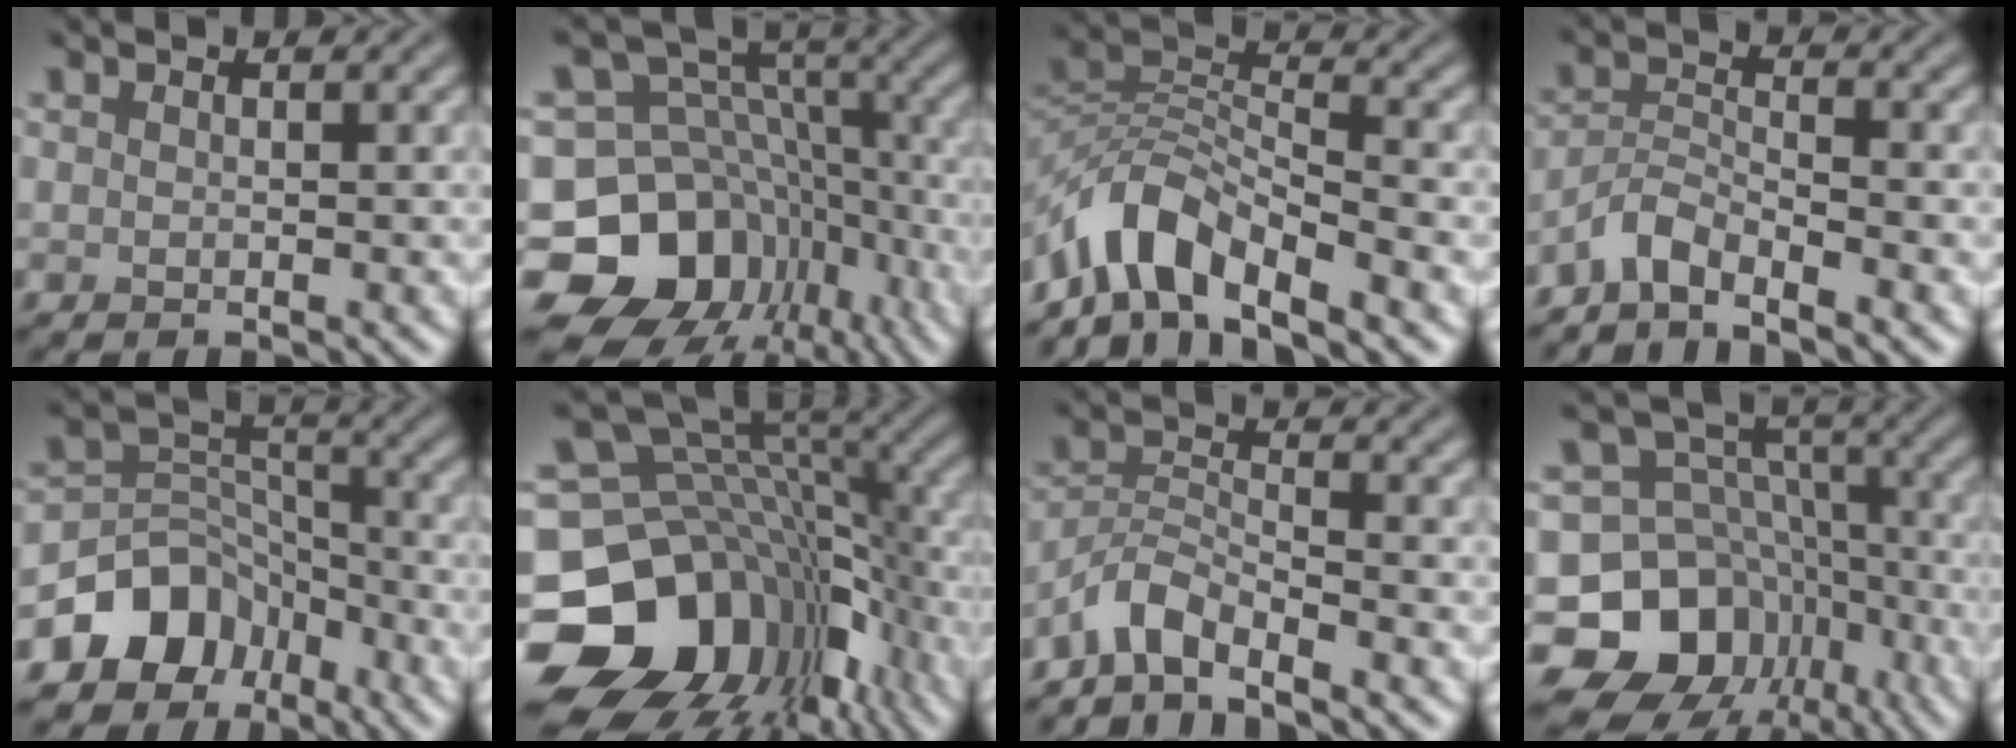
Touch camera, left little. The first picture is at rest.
{"total": 13.2, "force": [-5.3, 10.6, 5.9], "torque": [-0.115, 0.015, -0.091]}
{"total": 7.1, "force": [-5.2, 2.5, 4.1], "torque": [-0.062, 0.005, -0.110]}
{"total": 3.0, "force": [-2.7, 0.6, 1.2], "torque": [-0.024, 0.004, -0.064]}
{"total": 7.3, "force": [-4.5, 5.3, 2.1], "torque": [-0.019, 0.007, -0.088]}
{"total": 15.9, "force": [-4.2, 12.0, 9.6], "torque": [-0.200, -0.024, -0.046]}
{"total": 3.7, "force": [-3.2, 0.9, 1.7], "torque": [-0.029, 0.004, -0.074]}
{"total": 12.2, "force": [-5.8, 9.8, 4.4], "torque": [-0.086, 0.014, -0.101]}